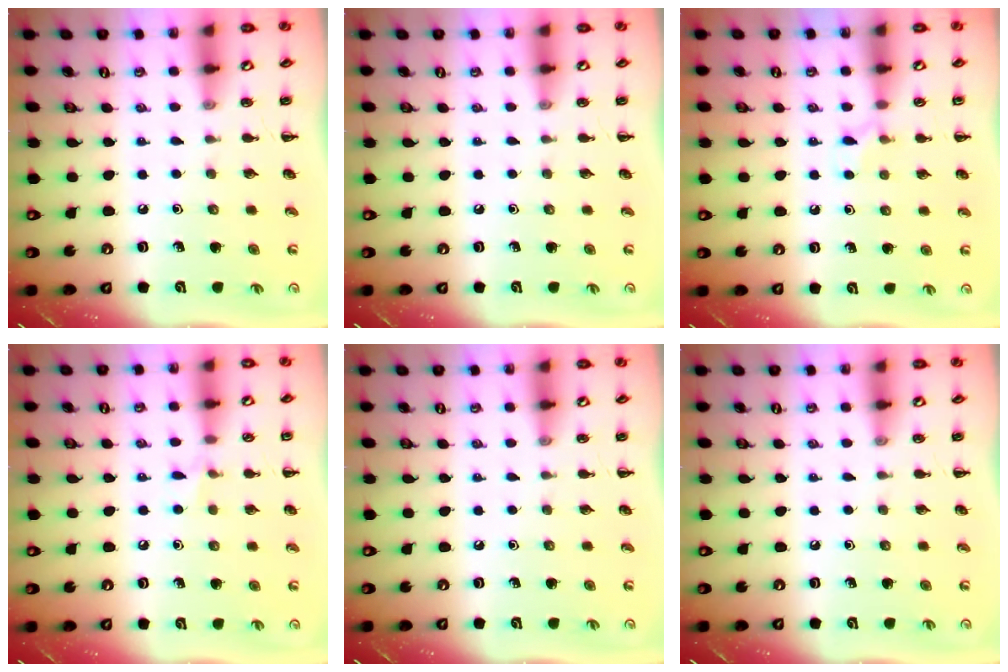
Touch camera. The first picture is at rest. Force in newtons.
{"total": 0.0}
{"total": 5.5, "press": 5.2, "slide": 1.9}
{"total": 3.6, "press": 3.5, "slide": 1.1}
{"total": 0.0}
{"total": 0.0}